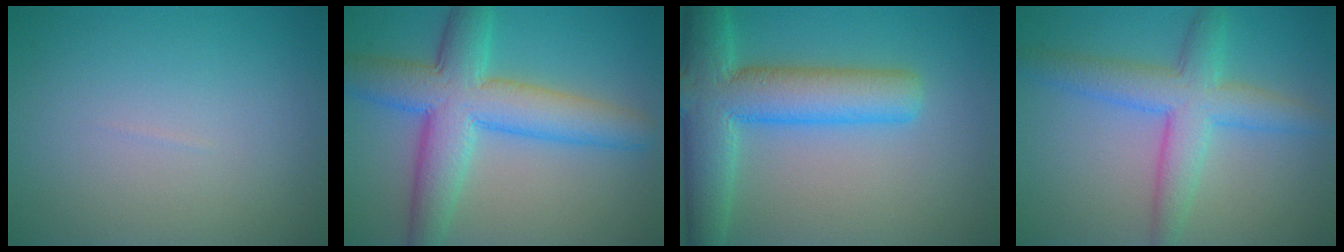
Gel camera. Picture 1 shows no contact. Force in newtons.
{"total": 8.6, "press": 8.6, "slide": 0.1}
{"total": 8.9, "press": 8.9, "slide": 0.4}
{"total": 5.5, "press": 5.5, "slide": 0.0}